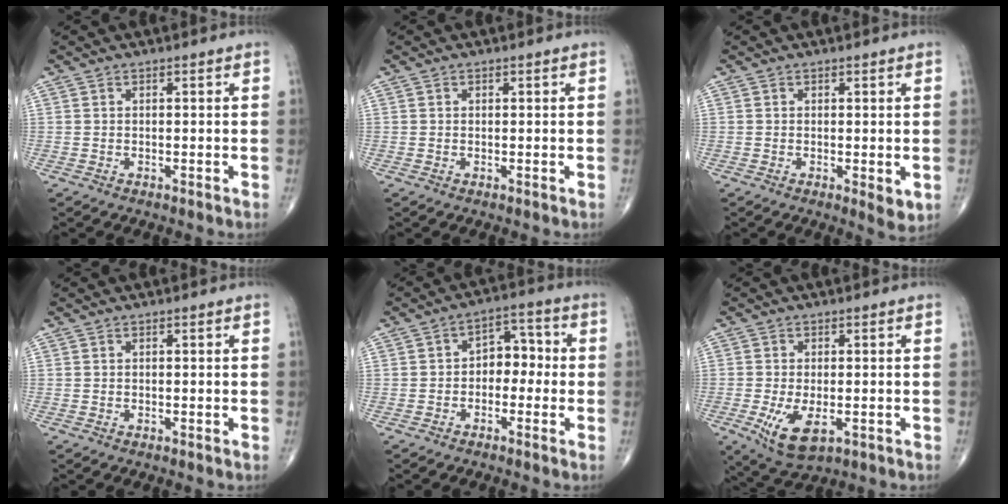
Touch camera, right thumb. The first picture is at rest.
{"total": 0.0}
{"total": 2.7, "force": [-0.4, 1.1, 2.5], "torque": [-0.030, -0.008, -0.007]}
{"total": 0.0}
{"total": 6.3, "force": [-0.8, 4.5, 4.3], "torque": [-0.033, 0.030, -0.027]}
{"total": 7.7, "force": [-2.4, 3.7, 6.3], "torque": [-0.116, -0.016, -0.031]}